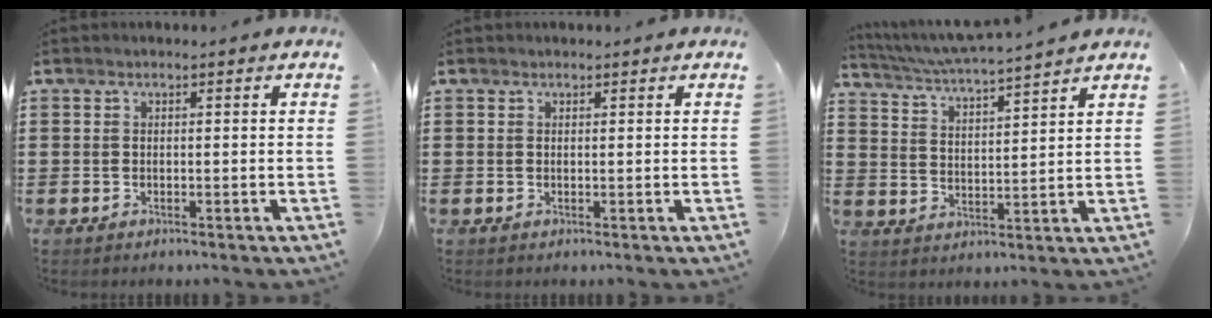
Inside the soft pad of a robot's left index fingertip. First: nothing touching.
{"total": 0.6, "force": [0.5, 0.3, 0.2], "torque": [-0.005, 0.002, 0.010]}
{"total": 4.7, "force": [4.4, -0.5, 1.4], "torque": [-0.047, -0.031, 0.073]}